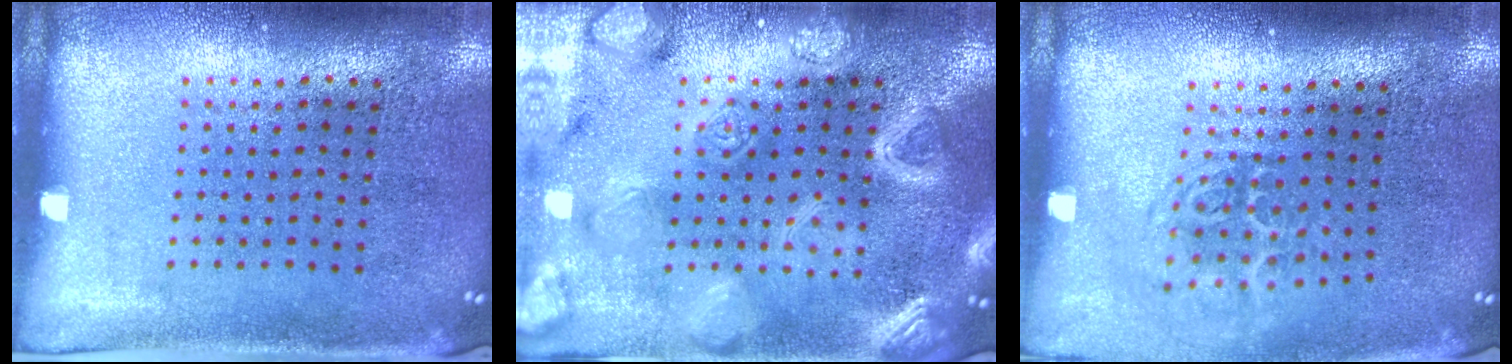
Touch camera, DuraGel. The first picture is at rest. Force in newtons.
{"total": 5.7, "press": 5.6, "slide": 0.7}
{"total": 1.8, "press": 1.2, "slide": 1.3}